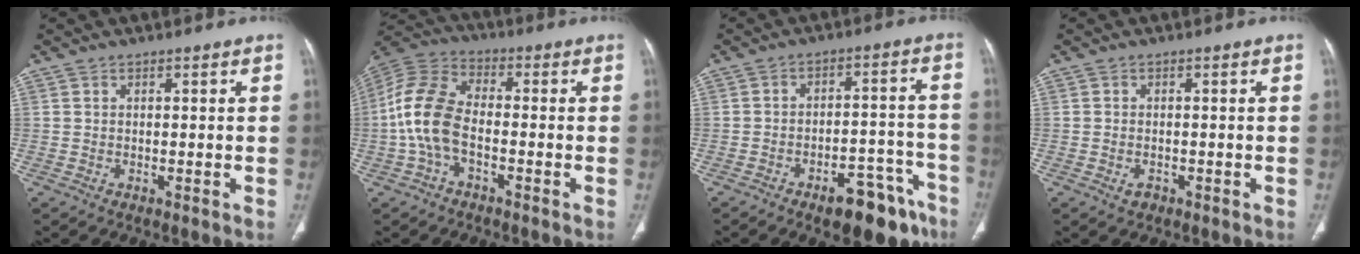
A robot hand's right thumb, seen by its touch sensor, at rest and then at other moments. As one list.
[{"total": 11.8, "force": [-2.5, 6.9, 9.2], "torque": [-0.199, 0.035, -0.057]}, {"total": 13.2, "force": [-8.7, 5.6, 8.2], "torque": [-0.075, 0.070, -0.119]}, {"total": 1.6, "force": [-0.8, 1.1, 0.8], "torque": [-0.013, 0.005, -0.009]}]